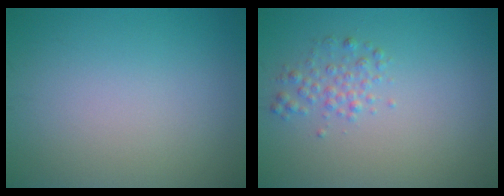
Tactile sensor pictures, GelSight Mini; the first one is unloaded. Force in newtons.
{"total": 1.7, "press": 1.7, "slide": 0.0}